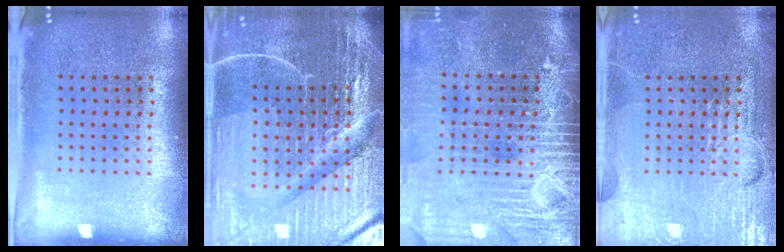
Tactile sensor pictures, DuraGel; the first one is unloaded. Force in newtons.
{"total": 7.1, "press": 6.1, "slide": 3.5}
{"total": 4.4, "press": 3.7, "slide": 2.3}
{"total": 5.6, "press": 5.5, "slide": 0.8}